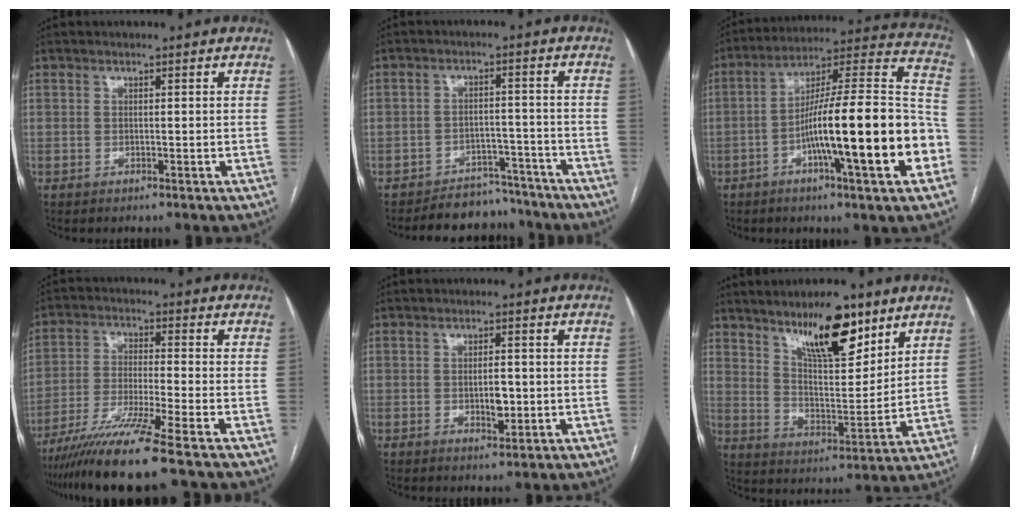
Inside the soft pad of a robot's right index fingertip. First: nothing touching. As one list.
[{"total": 7.9, "force": [-7.1, 3.4, -0.7], "torque": [0.032, 0.028, -0.101]}, {"total": 22.6, "force": [-6.7, 1.5, 21.5], "torque": [-0.290, 0.012, -0.105]}, {"total": 11.7, "force": [-8.9, -1.9, 7.4], "torque": [-0.135, -0.038, -0.155]}, {"total": 3.4, "force": [-0.5, 1.4, 3.1], "torque": [-0.049, 0.000, -0.003]}, {"total": 12.9, "force": [8.8, 3.6, 8.7], "torque": [-0.141, -0.002, 0.155]}]